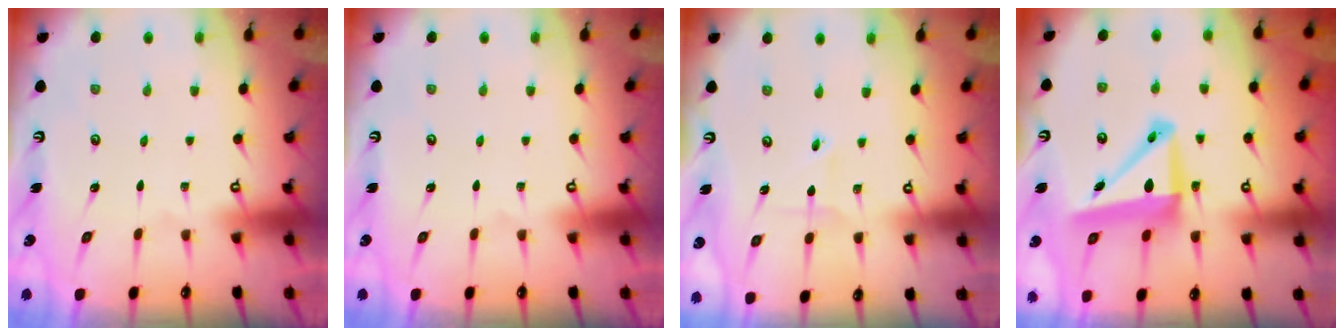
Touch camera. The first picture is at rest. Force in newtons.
{"total": 0.0}
{"total": 2.7, "press": 2.6, "slide": 0.3}
{"total": 13.0, "press": 12.7, "slide": 3.0}